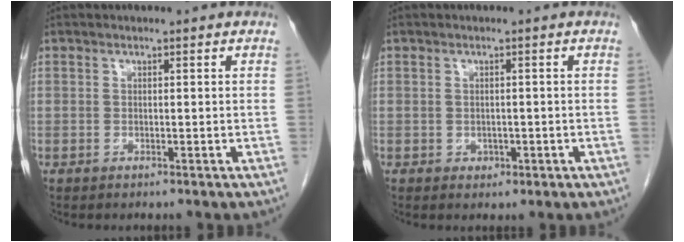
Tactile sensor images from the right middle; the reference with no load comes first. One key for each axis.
{"total": 1.3, "fx": -0.3, "fy": 1.0, "fz": 0.7, "tx": -0.013, "ty": 0.000, "tz": 0.002}